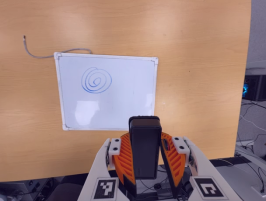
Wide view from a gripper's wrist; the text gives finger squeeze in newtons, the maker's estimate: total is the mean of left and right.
{"total": 9.7, "left": 7.8, "right": 11.6}